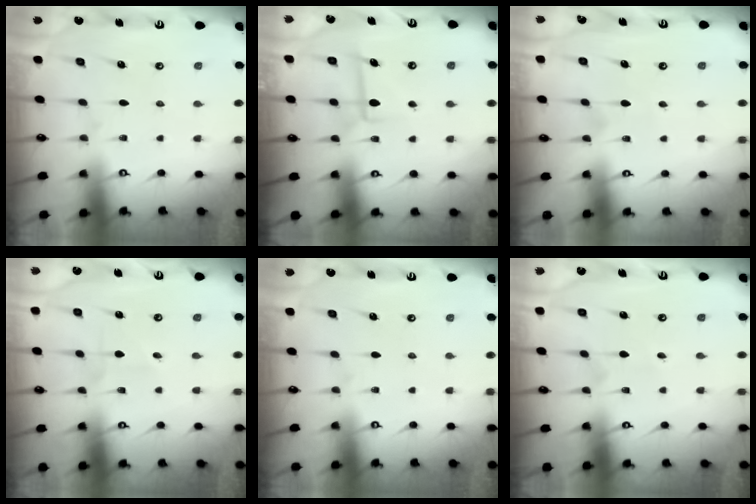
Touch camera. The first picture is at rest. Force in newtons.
{"total": 5.9, "press": 5.9, "slide": 0.9}
{"total": 4.0, "press": 3.9, "slide": 0.5}
{"total": 1.6, "press": 1.6, "slide": 0.1}
{"total": 0.0}
{"total": 1.7, "press": 1.7, "slide": 0.1}